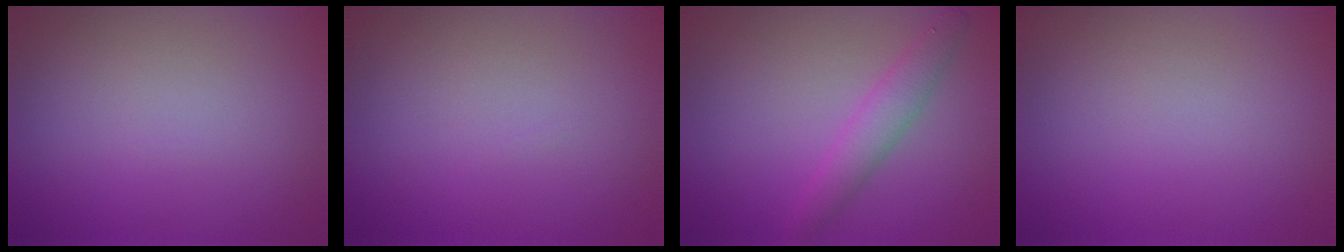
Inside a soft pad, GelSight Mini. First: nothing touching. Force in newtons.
{"total": 0.0}
{"total": 2.6, "press": 2.6, "slide": 0.1}
{"total": 0.0}